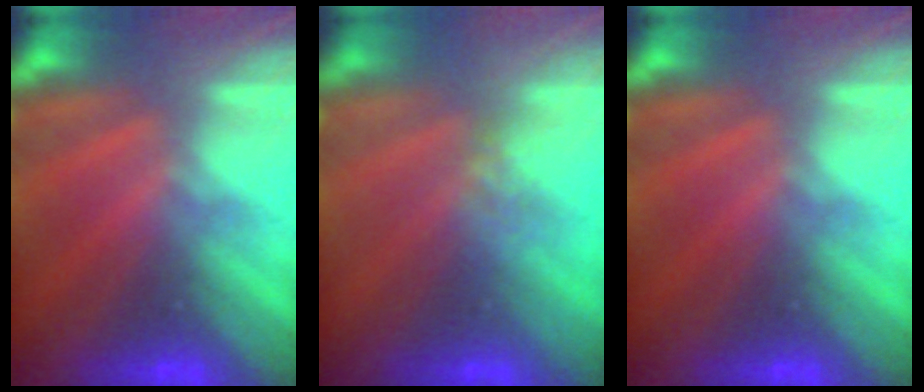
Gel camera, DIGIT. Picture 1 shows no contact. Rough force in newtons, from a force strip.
{"total": 3.8}
{"total": 0.0}